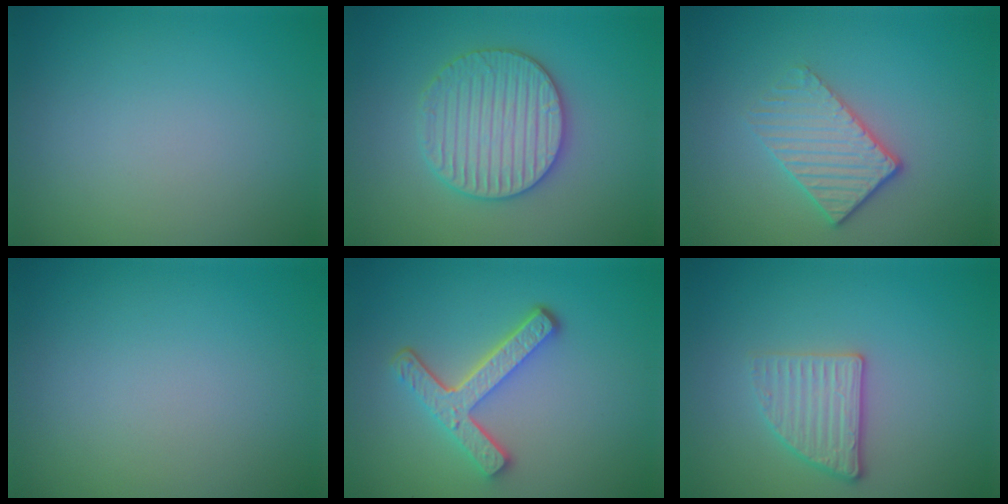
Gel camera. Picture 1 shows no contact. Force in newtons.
{"total": 4.4, "press": 4.3, "slide": 0.9}
{"total": 3.2, "press": 2.8, "slide": 1.5}
{"total": 0.0}
{"total": 4.7, "press": 3.6, "slide": 3.1}
{"total": 2.7, "press": 2.5, "slide": 1.0}